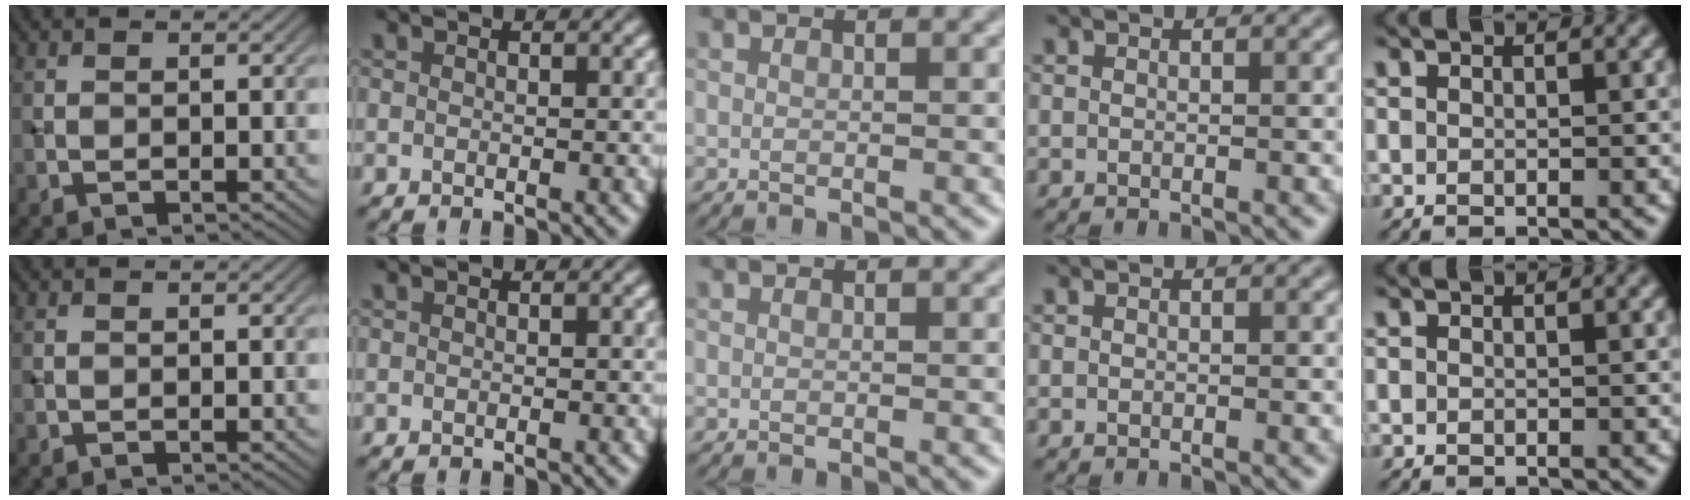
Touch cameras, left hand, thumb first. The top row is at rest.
{}